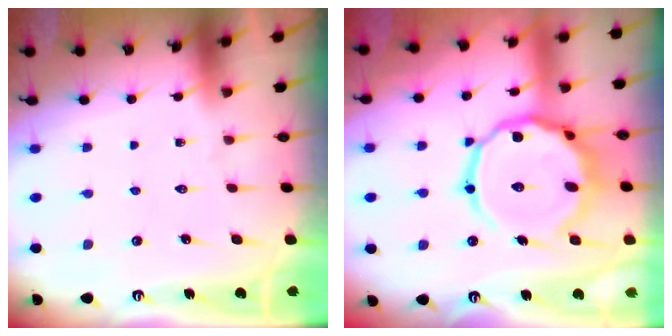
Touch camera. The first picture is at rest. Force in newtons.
{"total": 16.9, "press": 16.8, "slide": 1.4}